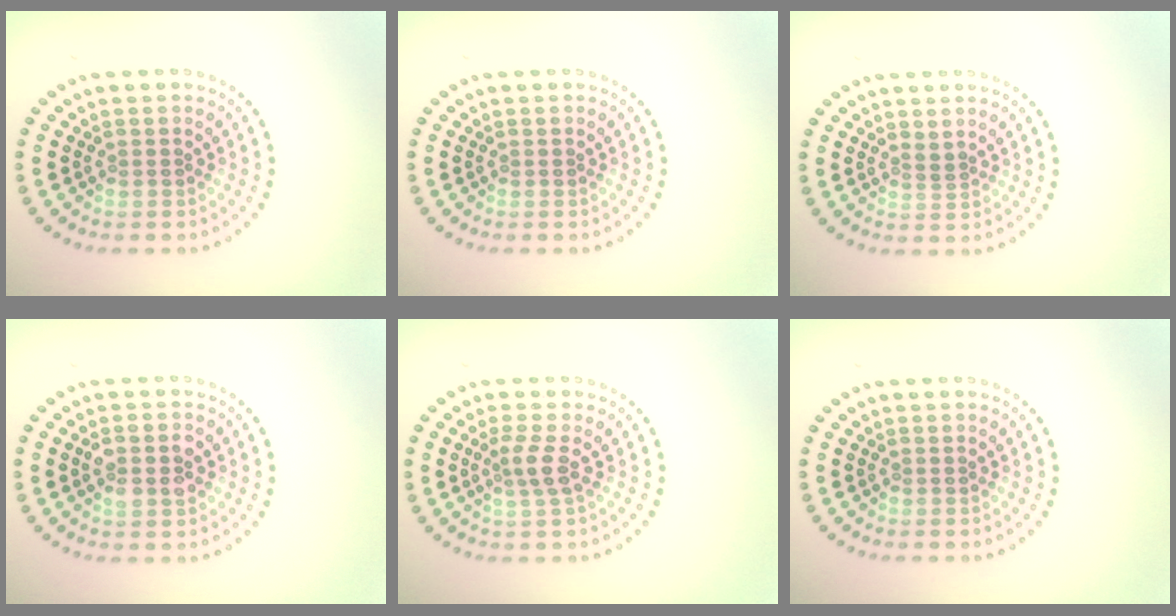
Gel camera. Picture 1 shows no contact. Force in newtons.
{"total": 0.0}
{"total": 0.6, "press": 0.2, "slide": 0.5}
{"total": 2.8, "press": 2.8, "slide": 0.2}
{"total": 2.1, "press": 1.6, "slide": 1.3}
{"total": 0.0}